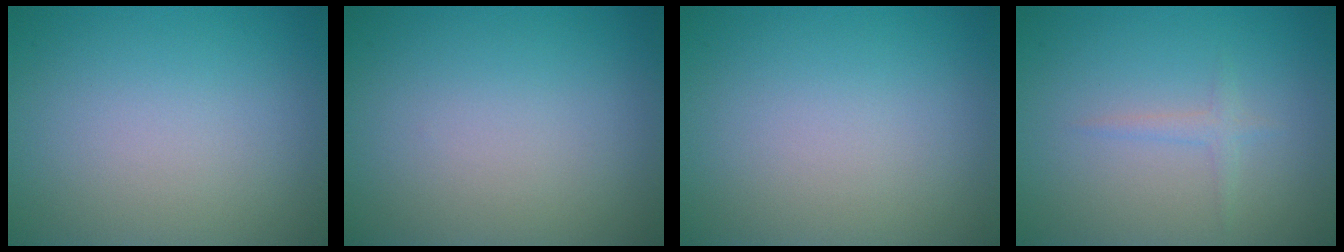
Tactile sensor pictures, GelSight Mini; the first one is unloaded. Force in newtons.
{"total": 0.0}
{"total": 0.0}
{"total": 1.1, "press": 1.1, "slide": 0.0}